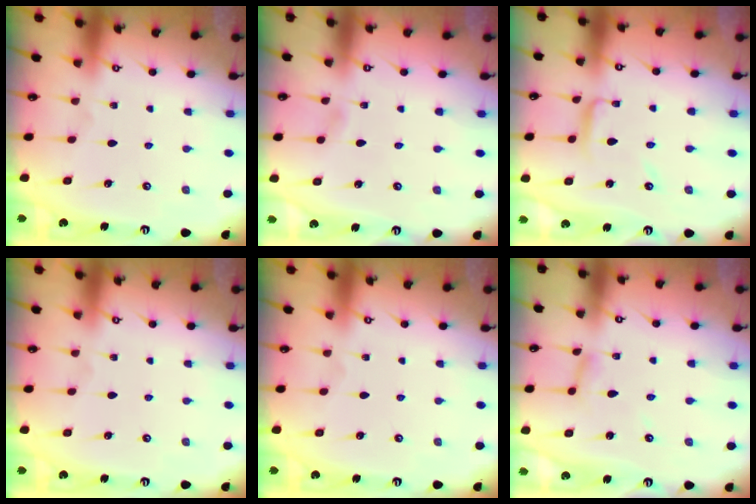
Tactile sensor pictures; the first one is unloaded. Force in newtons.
{"total": 1.6, "press": 1.6, "slide": 0.2}
{"total": 5.5, "press": 5.5, "slide": 0.4}
{"total": 0.0}
{"total": 0.0}
{"total": 3.1, "press": 3.1, "slide": 0.1}